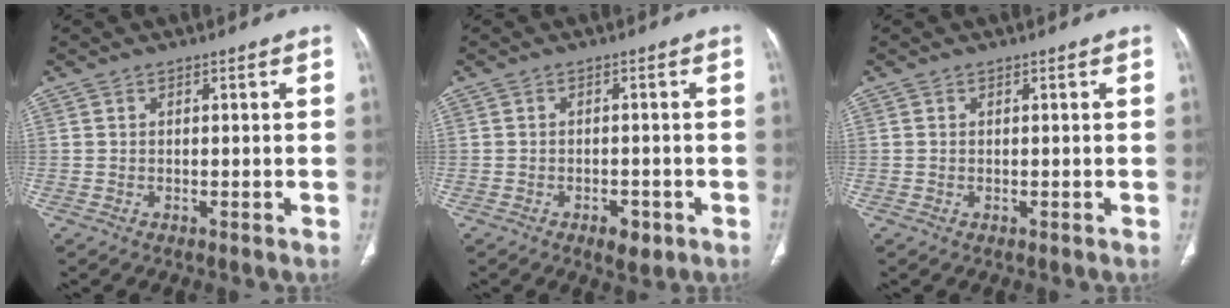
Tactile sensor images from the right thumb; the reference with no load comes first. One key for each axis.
{"total": 3.6, "fx": -1.8, "fy": 2.0, "fz": 2.5, "tx": -0.026, "ty": 0.005, "tz": -0.021}
{"total": 0.0}